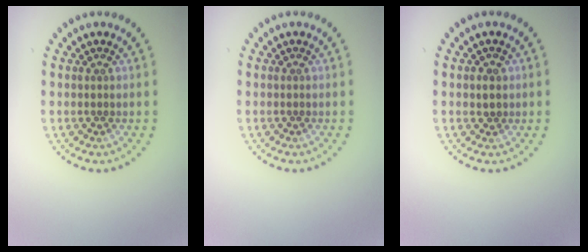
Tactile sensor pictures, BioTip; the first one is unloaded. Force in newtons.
{"total": 0.0}
{"total": 0.9, "press": 0.8, "slide": 0.3}